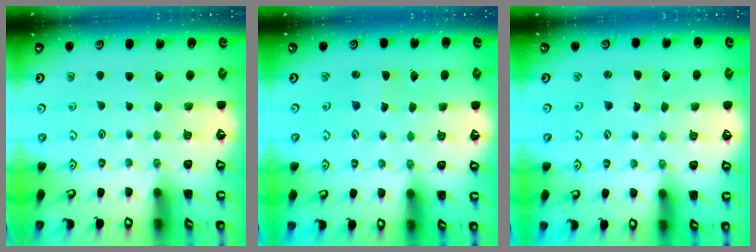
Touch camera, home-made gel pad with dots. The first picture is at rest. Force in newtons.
{"total": 1.8, "press": 1.7, "slide": 0.2}
{"total": 0.9, "press": 0.9, "slide": 0.1}